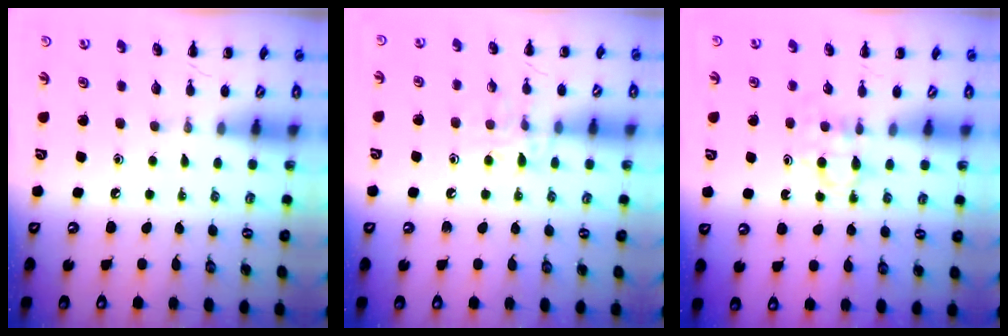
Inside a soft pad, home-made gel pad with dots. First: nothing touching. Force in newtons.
{"total": 8.4, "press": 8.2, "slide": 1.6}
{"total": 3.5, "press": 3.2, "slide": 1.2}